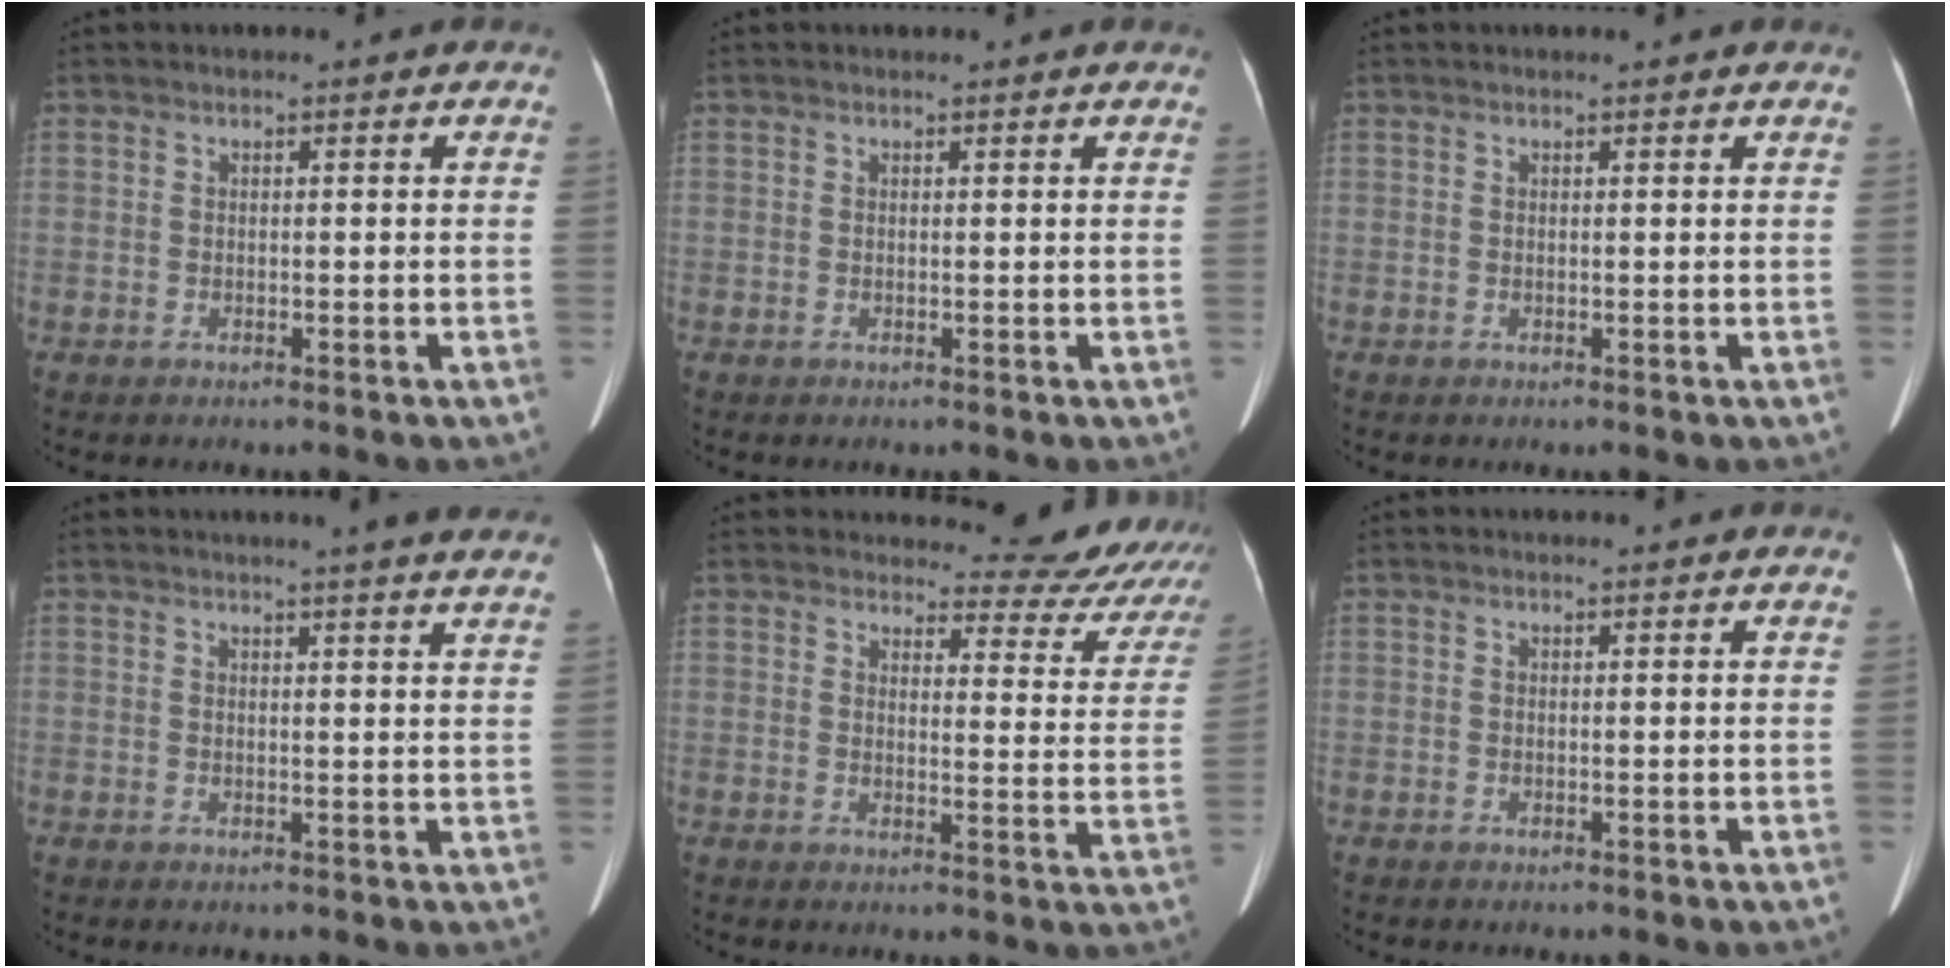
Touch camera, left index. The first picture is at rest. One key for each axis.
{"total": 1.0, "fx": 1.0, "fy": 0.2, "fz": 0.1, "tx": -0.011, "ty": 0.011, "tz": 0.009}
{"total": 1.4, "fx": 1.4, "fy": 0.1, "fz": 0.4, "tx": -0.009, "ty": 0.010, "tz": 0.016}
{"total": 9.9, "fx": 8.9, "fy": -0.4, "fz": 4.4, "tx": -0.054, "ty": -0.004, "tz": 0.085}
{"total": 13.6, "fx": 13.1, "fy": 3.3, "fz": 1.7, "tx": 0.016, "ty": -0.064, "tz": 0.122}
{"total": 2.0, "fx": 2.0, "fy": 0.1, "fz": 0.5, "tx": -0.009, "ty": 0.012, "tz": 0.021}